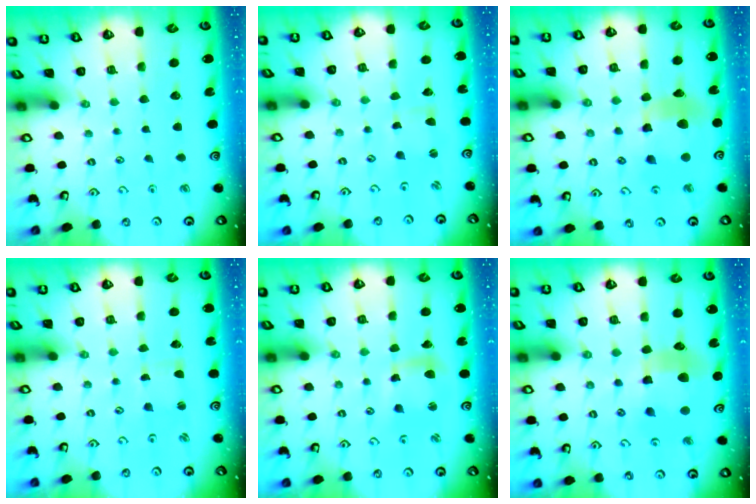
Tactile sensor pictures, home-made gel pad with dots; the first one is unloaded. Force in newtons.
{"total": 1.2, "press": 1.1, "slide": 0.3}
{"total": 11.2, "press": 11.1, "slide": 1.5}
{"total": 1.0, "press": 1.0, "slide": 0.0}
{"total": 8.1, "press": 8.0, "slide": 1.4}
{"total": 11.1, "press": 11.0, "slide": 1.6}